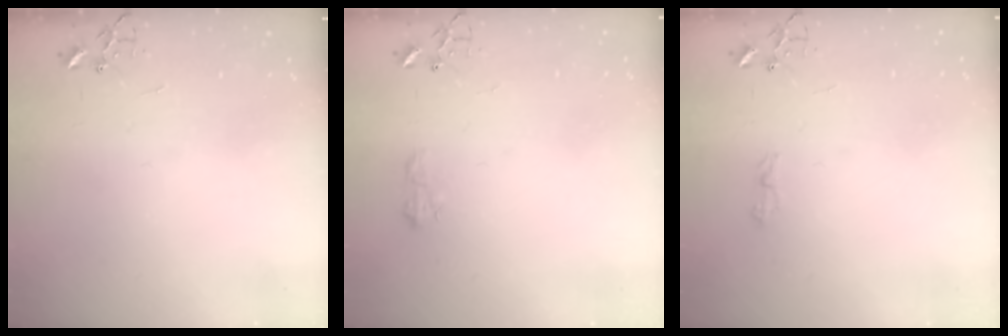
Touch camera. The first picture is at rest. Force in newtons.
{"total": 7.6, "press": 7.6, "slide": 0.9}
{"total": 5.4, "press": 5.4, "slide": 0.7}